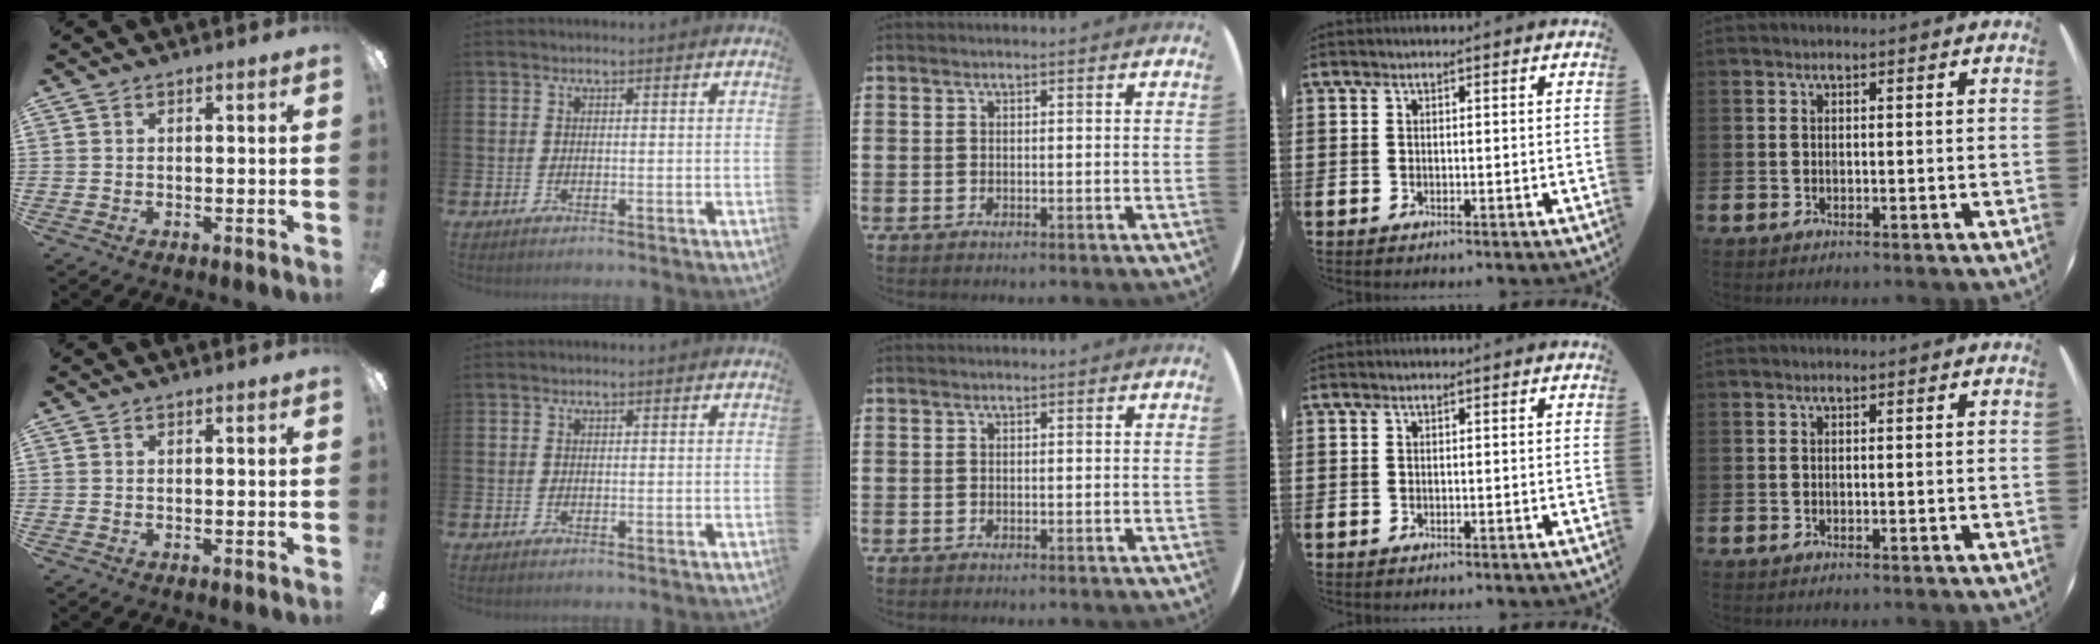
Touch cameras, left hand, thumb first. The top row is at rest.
{}